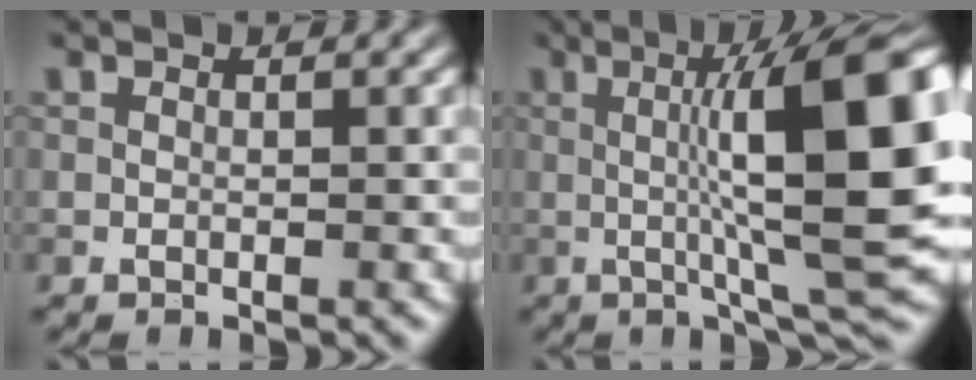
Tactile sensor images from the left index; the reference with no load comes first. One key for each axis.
{"total": 13.2, "fx": 1.1, "fy": 2.8, "fz": 12.9, "tx": -0.182, "ty": 0.007, "tz": 0.017}